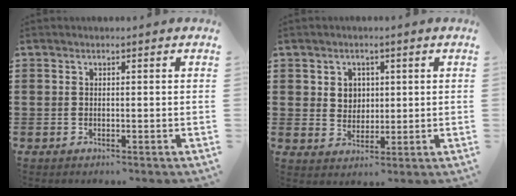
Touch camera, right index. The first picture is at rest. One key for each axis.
{"total": 3.3, "fx": 1.2, "fy": 2.9, "fz": 1.0, "tx": -0.024, "ty": 0.007, "tz": 0.019}